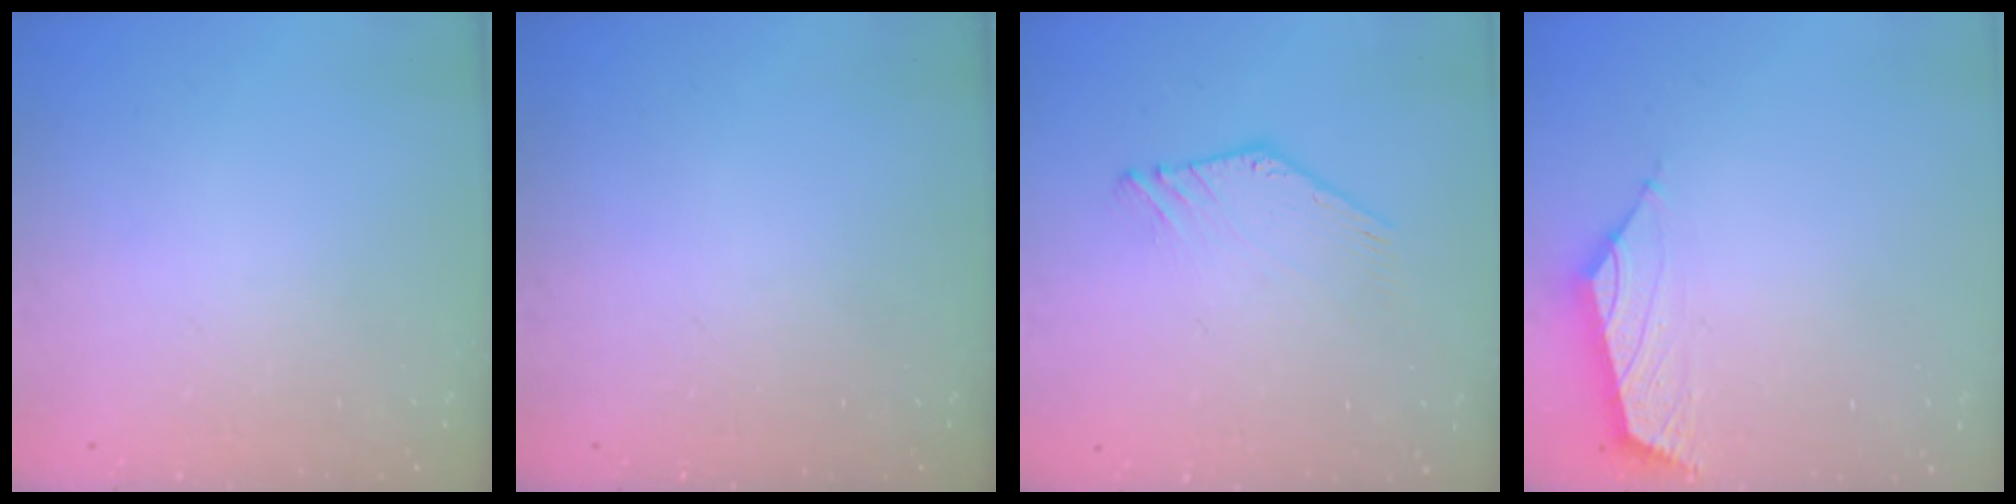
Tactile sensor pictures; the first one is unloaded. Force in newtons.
{"total": 0.0}
{"total": 2.4, "press": 2.4, "slide": 0.1}
{"total": 1.7, "press": 1.6, "slide": 0.6}